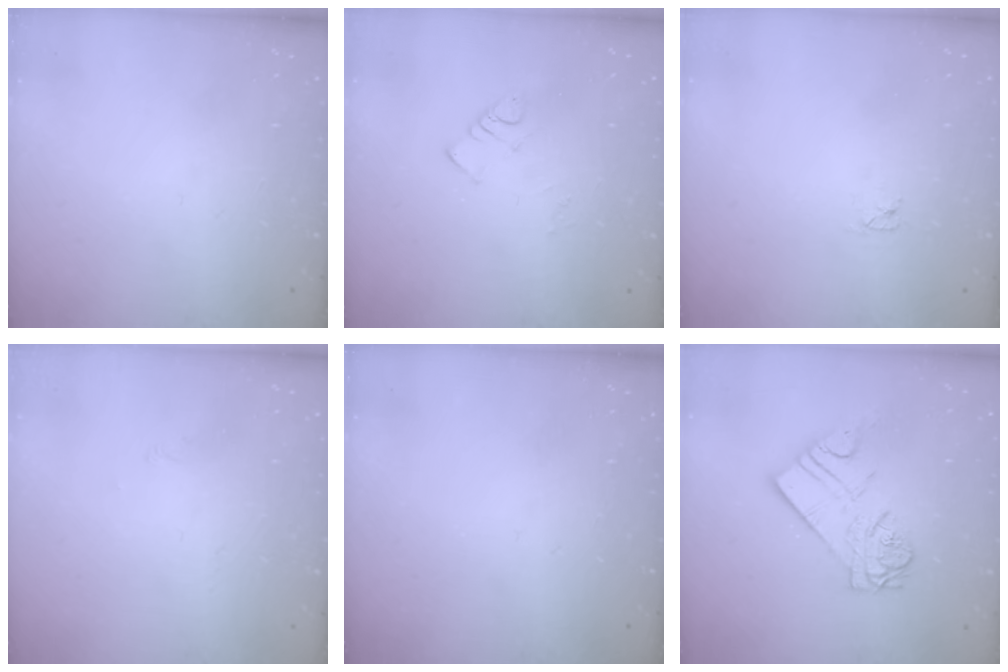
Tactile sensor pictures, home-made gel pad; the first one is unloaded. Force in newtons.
{"total": 4.1, "press": 4.0, "slide": 0.7}
{"total": 2.6, "press": 2.6, "slide": 0.3}
{"total": 1.7, "press": 1.6, "slide": 0.4}
{"total": 0.0}
{"total": 11.0, "press": 11.0, "slide": 1.1}